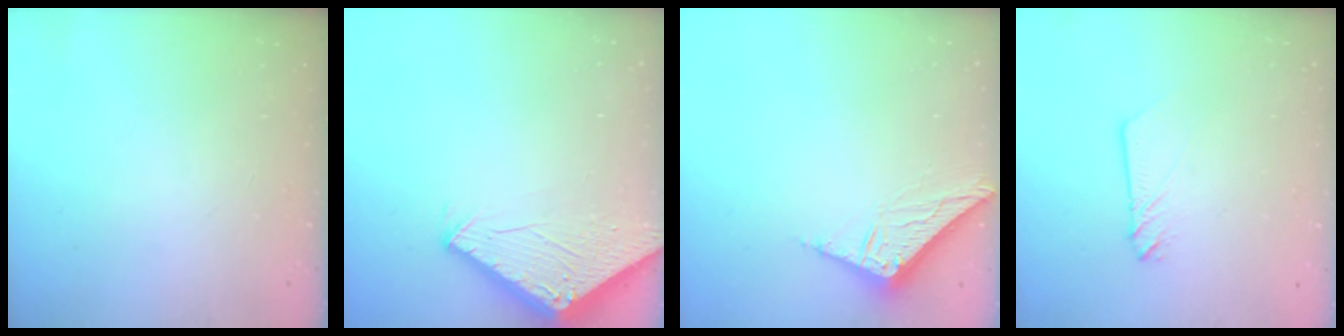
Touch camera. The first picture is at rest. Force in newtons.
{"total": 2.8, "press": 2.8, "slide": 0.2}
{"total": 8.3, "press": 8.3, "slide": 0.5}
{"total": 2.3, "press": 2.3, "slide": 0.3}